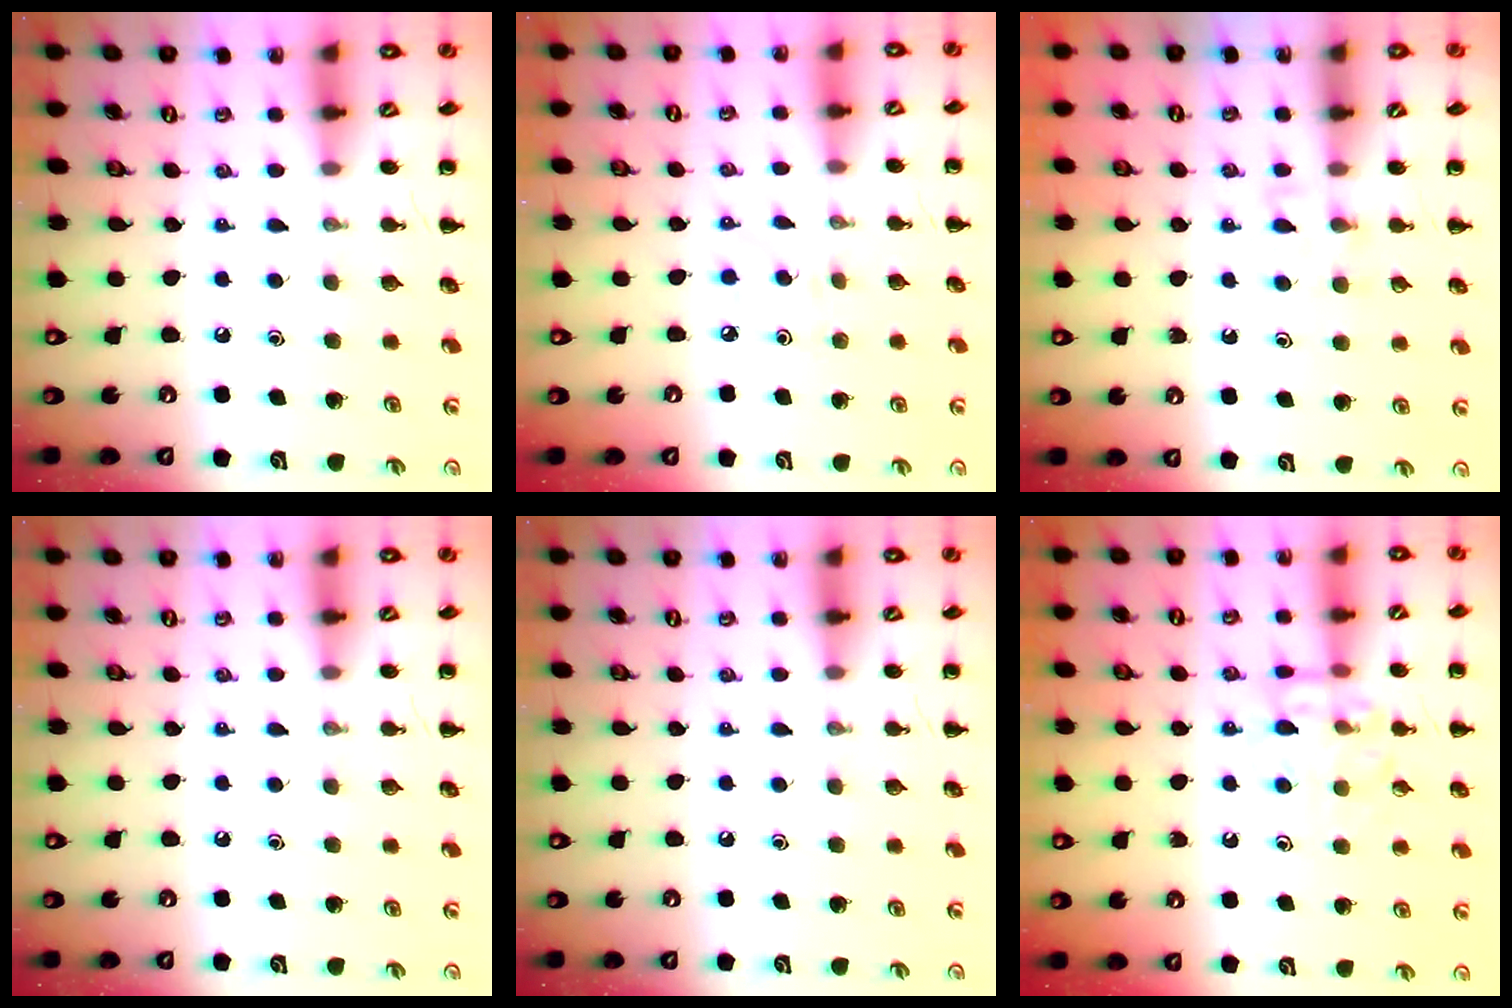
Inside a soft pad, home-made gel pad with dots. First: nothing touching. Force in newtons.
{"total": 2.7, "press": 2.5, "slide": 0.9}
{"total": 3.8, "press": 3.5, "slide": 1.4}
{"total": 0.0}
{"total": 0.0}
{"total": 11.1, "press": 11.0, "slide": 1.2}